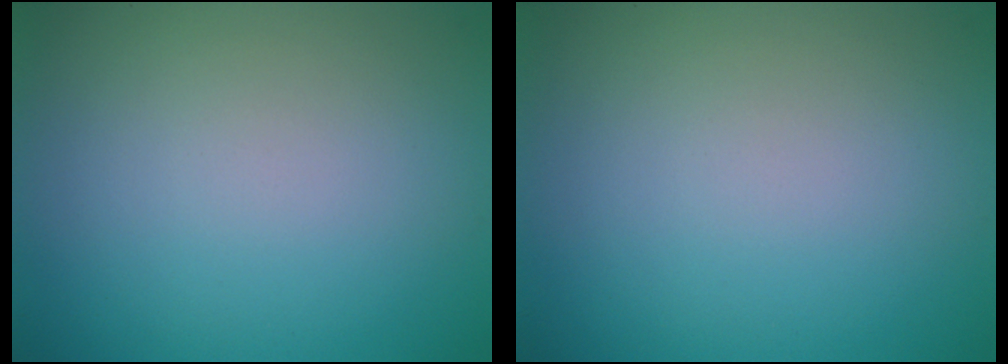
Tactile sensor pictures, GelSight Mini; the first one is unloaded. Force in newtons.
{"total": 0.0}